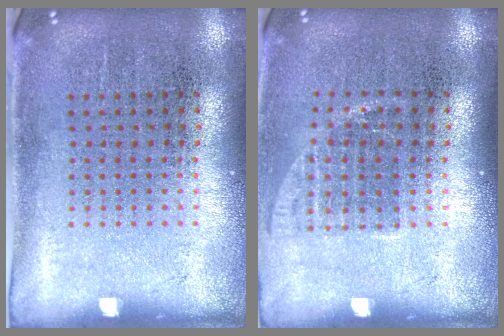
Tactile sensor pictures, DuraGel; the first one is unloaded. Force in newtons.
{"total": 1.1, "press": 0.9, "slide": 0.6}